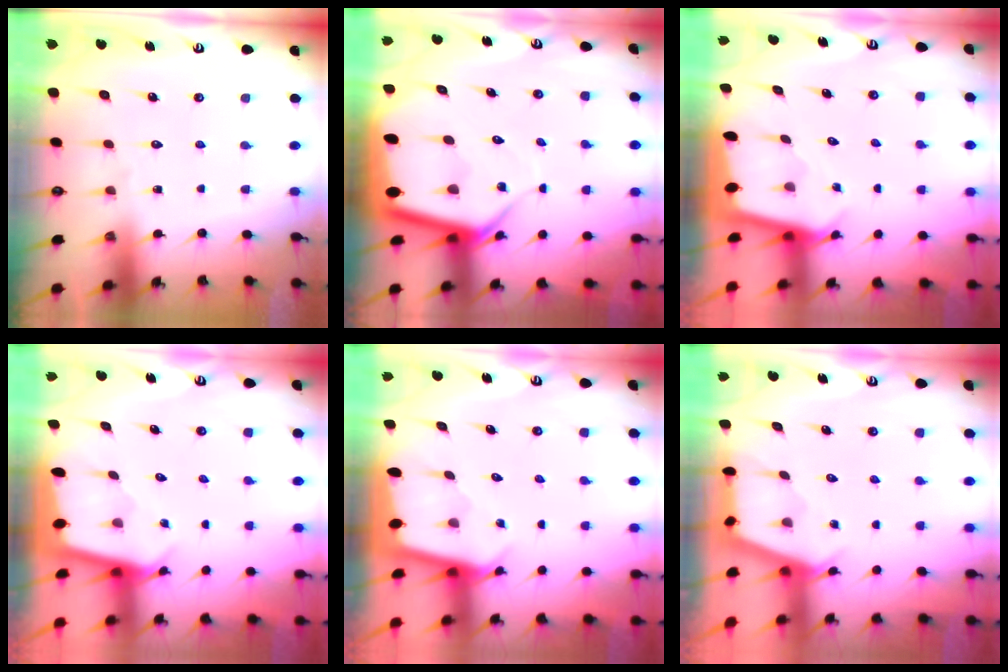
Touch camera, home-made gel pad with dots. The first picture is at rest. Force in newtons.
{"total": 8.7, "press": 8.7, "slide": 0.9}
{"total": 2.2, "press": 2.2, "slide": 0.1}
{"total": 2.5, "press": 2.5, "slide": 0.1}
{"total": 2.5, "press": 2.5, "slide": 0.1}
{"total": 2.9, "press": 2.9, "slide": 0.3}